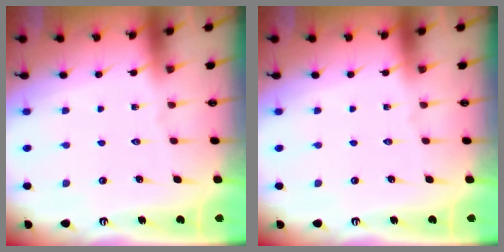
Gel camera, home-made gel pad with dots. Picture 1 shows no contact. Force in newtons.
{"total": 0.0}